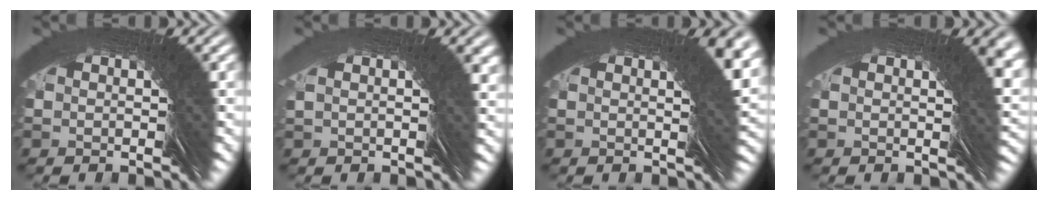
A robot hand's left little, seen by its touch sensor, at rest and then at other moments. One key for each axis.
{"total": 2.8, "fx": 0.6, "fy": -2.4, "fz": -1.3, "tx": 0.033, "ty": 0.021, "tz": 0.005}
{"total": 2.9, "fx": 0.0, "fy": -2.7, "fz": -1.1, "tx": 0.027, "ty": 0.026, "tz": -0.005}
{"total": 3.0, "fx": 0.1, "fy": -2.8, "fz": -1.3, "tx": 0.037, "ty": 0.020, "tz": 0.000}